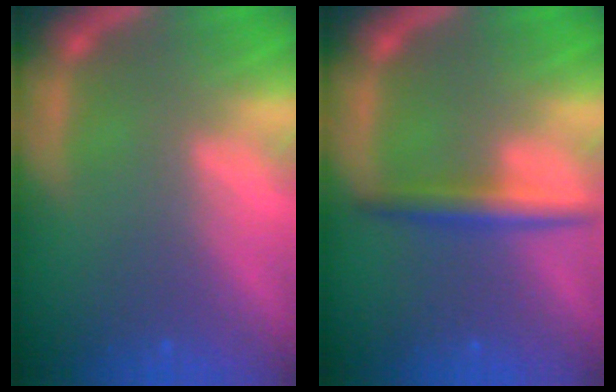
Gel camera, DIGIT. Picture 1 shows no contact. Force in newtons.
{"total": 3.0}